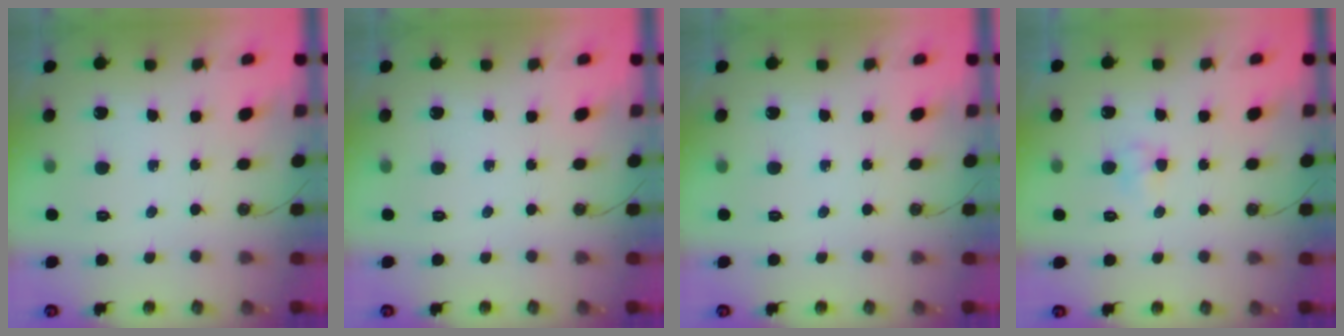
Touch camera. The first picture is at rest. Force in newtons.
{"total": 0.0}
{"total": 0.0}
{"total": 3.6, "press": 3.5, "slide": 0.4}